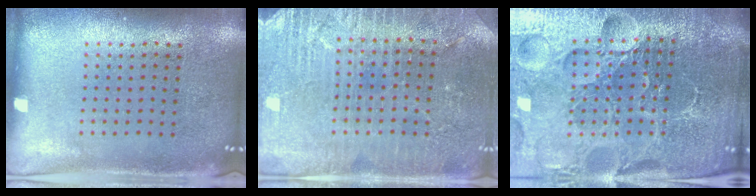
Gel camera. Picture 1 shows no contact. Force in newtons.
{"total": 3.5, "press": 3.4, "slide": 0.7}
{"total": 6.5, "press": 5.8, "slide": 3.0}